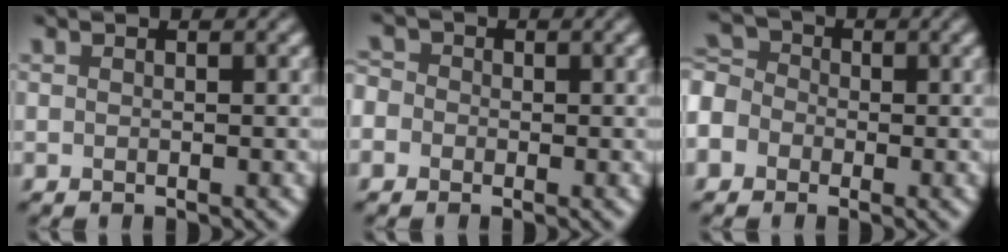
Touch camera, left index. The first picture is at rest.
{"total": 3.0, "force": [0.2, 2.8, 1.1], "torque": [-0.010, 0.026, -0.028]}
{"total": 5.8, "force": [-2.2, 4.9, 2.1], "torque": [-0.061, 0.012, -0.058]}